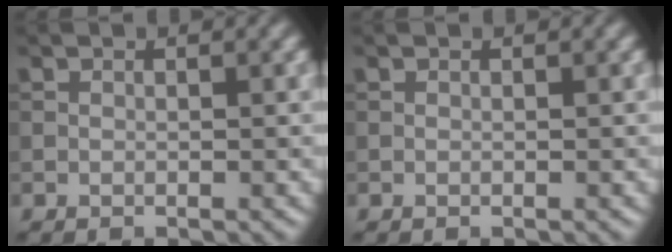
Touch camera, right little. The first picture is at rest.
{"total": 0.0}